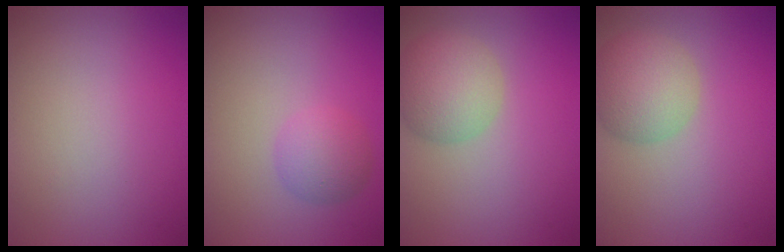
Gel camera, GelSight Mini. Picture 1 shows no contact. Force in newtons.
{"total": 2.5, "press": 2.5, "slide": 0.2}
{"total": 4.6, "press": 4.6, "slide": 0.2}
{"total": 4.6, "press": 4.6, "slide": 0.2}